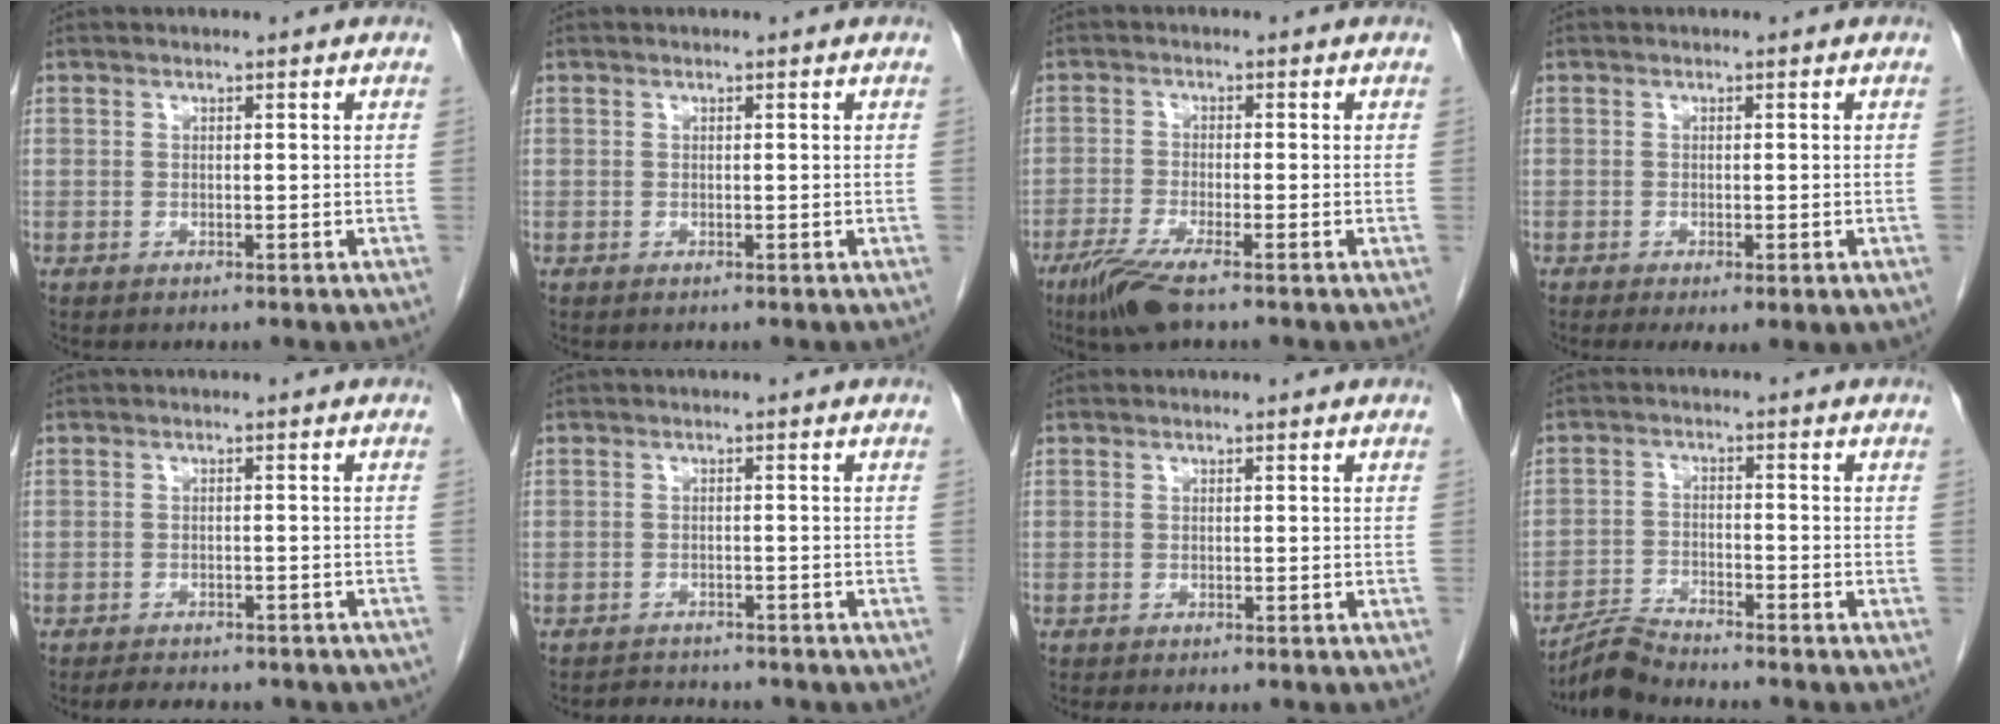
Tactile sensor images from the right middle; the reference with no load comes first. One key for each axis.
{"total": 0.0}
{"total": 6.0, "fx": -4.1, "fy": 0.3, "fz": 4.4, "tx": -0.090, "ty": -0.018, "tz": -0.077}
{"total": 5.3, "fx": -3.0, "fy": 1.6, "fz": 4.1, "tx": -0.052, "ty": -0.015, "tz": -0.044}
{"total": 10.6, "fx": -9.1, "fy": 3.5, "fz": 4.1, "tx": -0.065, "ty": 0.000, "tz": -0.098}
{"total": 5.6, "fx": -5.1, "fy": 1.8, "fz": 1.6, "tx": -0.031, "ty": -0.001, "tz": -0.063}
{"total": 1.9, "fx": -1.7, "fy": 0.3, "fz": 0.9, "tx": -0.015, "ty": -0.006, "tz": -0.019}
{"total": 4.8, "fx": -4.8, "fy": -0.5, "fz": 0.6, "tx": -0.016, "ty": -0.017, "tz": -0.089}